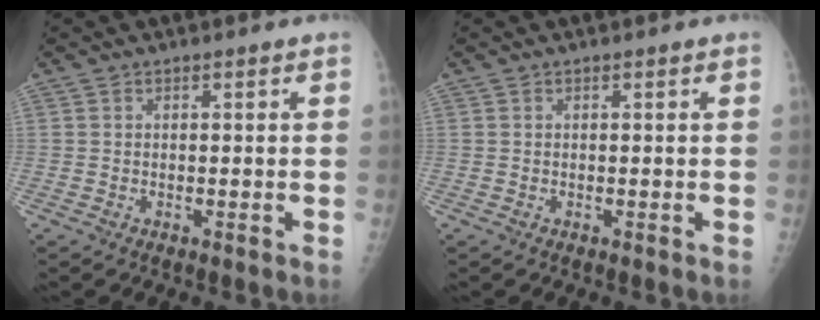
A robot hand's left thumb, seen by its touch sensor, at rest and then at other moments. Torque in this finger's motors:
{"motor_torque": [-0.10, -0.03, -0.12, -0.10, 0.00]}